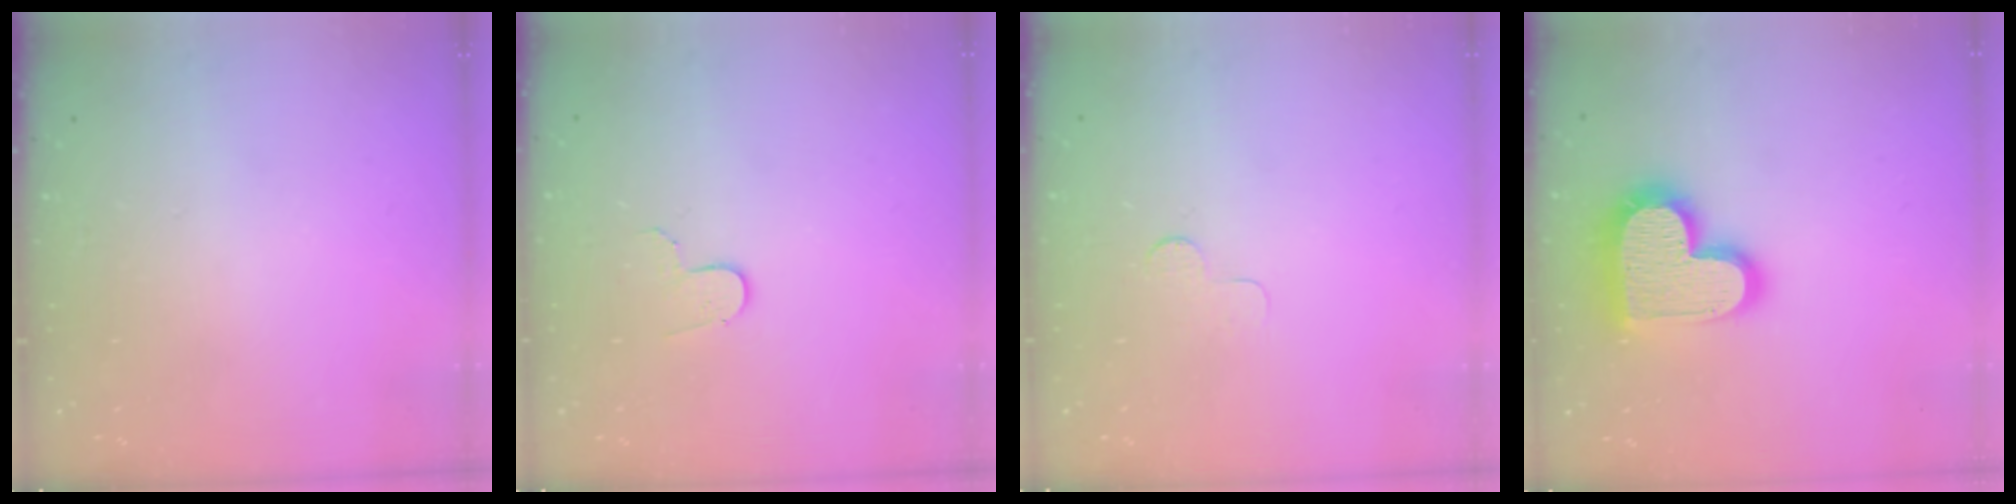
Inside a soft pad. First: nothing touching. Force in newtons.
{"total": 3.3, "press": 3.3, "slide": 0.3}
{"total": 3.0, "press": 2.9, "slide": 0.3}
{"total": 19.5, "press": 19.5, "slide": 1.5}